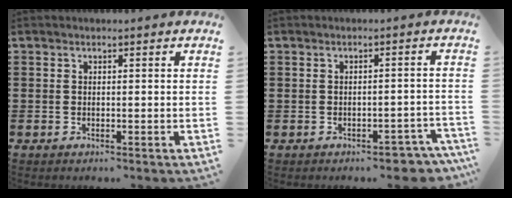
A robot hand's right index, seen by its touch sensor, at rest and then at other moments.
{"total": 3.1, "force": [-2.8, 0.9, 0.8], "torque": [-0.016, 0.005, -0.058]}